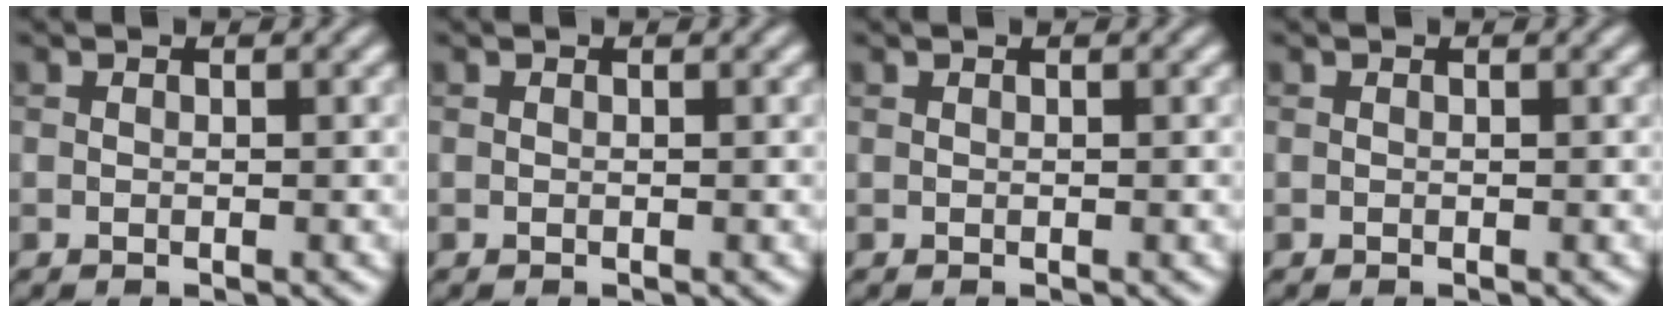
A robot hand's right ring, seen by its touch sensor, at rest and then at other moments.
{"total": 0.0}
{"total": 0.0}
{"total": 0.0}